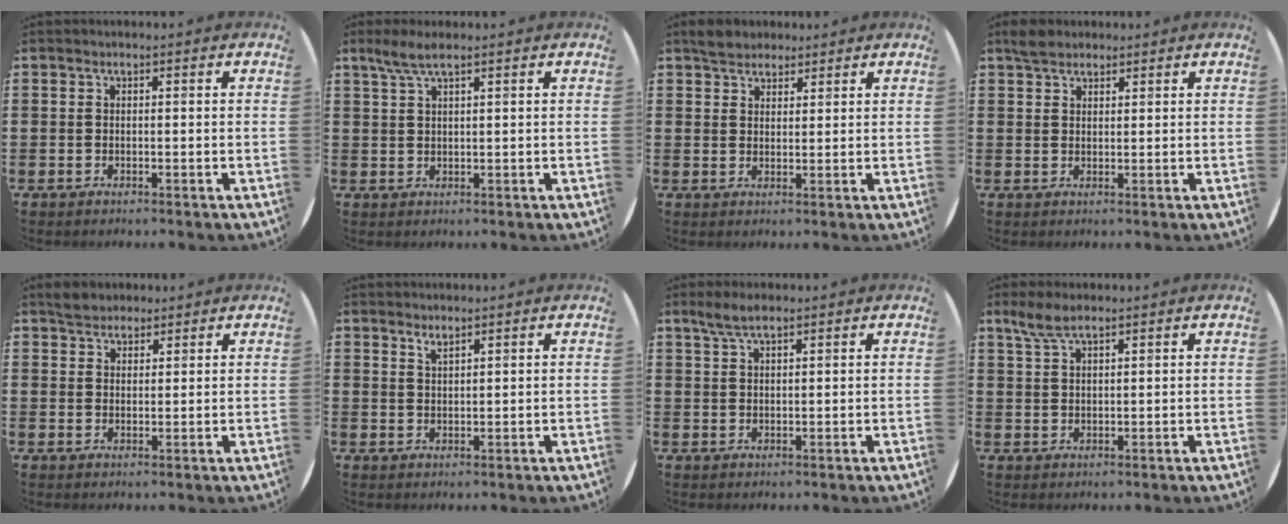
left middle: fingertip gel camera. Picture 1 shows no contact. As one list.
[{"total": 3.2, "force": [2.1, 0.5, 2.3], "torque": [-0.049, 0.004, 0.038]}, {"total": 3.0, "force": [2.7, 1.3, 0.1], "torque": [-0.002, 0.003, 0.052]}, {"total": 2.4, "force": [2.2, 1.0, 0.5], "torque": [-0.007, 0.003, 0.041]}, {"total": 2.8, "force": [2.5, 1.1, 0.1], "torque": [0.000, 0.003, 0.049]}, {"total": 1.6, "force": [1.5, 0.1, 0.5], "torque": [-0.012, 0.000, 0.028]}, {"total": 3.1, "force": [2.4, 0.7, 1.8], "torque": [-0.039, 0.004, 0.043]}, {"total": 3.8, "force": [2.8, 1.1, 2.3], "torque": [-0.051, 0.004, 0.052]}]